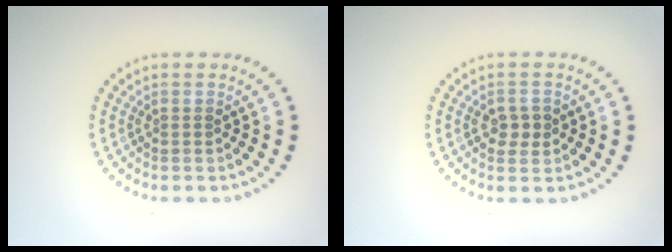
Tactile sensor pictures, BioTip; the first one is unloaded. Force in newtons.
{"total": 1.9, "press": 1.9, "slide": 0.3}